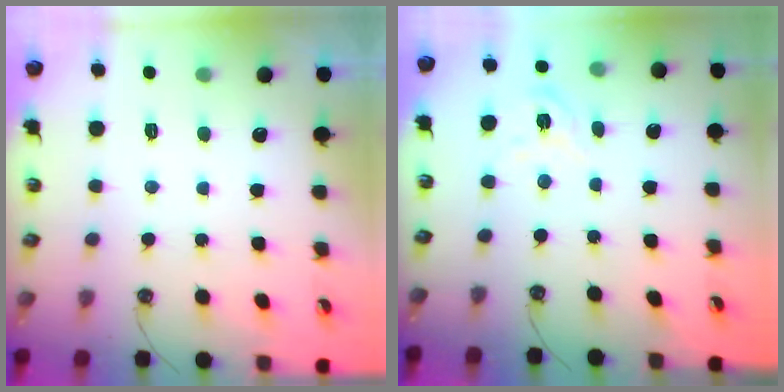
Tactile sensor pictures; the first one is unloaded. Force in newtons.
{"total": 3.7, "press": 3.7, "slide": 0.4}